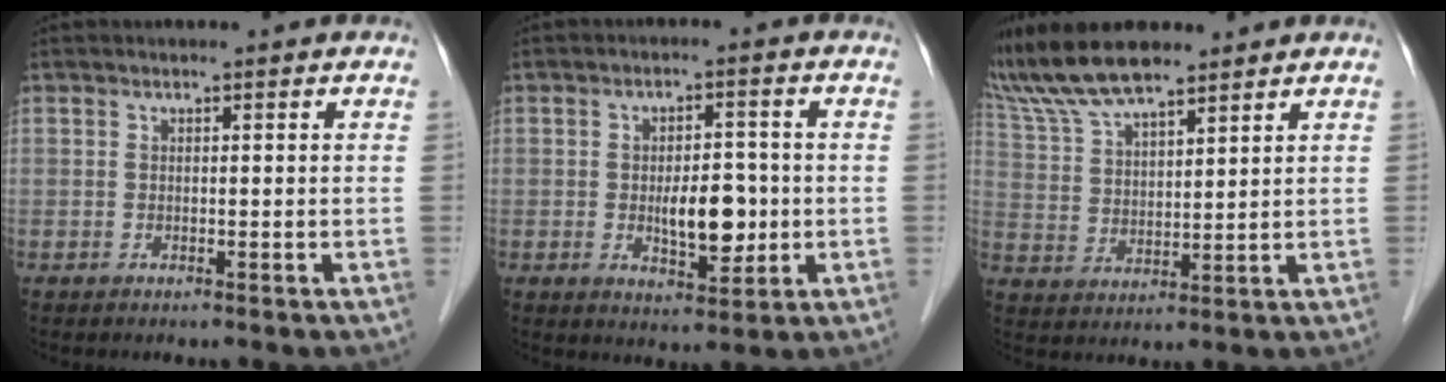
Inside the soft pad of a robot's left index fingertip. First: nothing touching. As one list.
[{"total": 6.7, "force": [-0.9, 2.8, 6.0], "torque": [-0.095, -0.007, -0.009]}, {"total": 12.8, "force": [11.1, 2.7, 5.8], "torque": [-0.129, 0.024, 0.219]}]